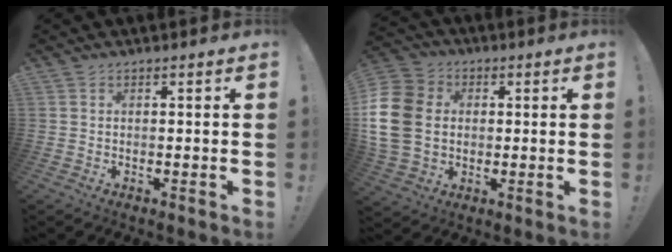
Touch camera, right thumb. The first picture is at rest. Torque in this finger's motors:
{"motor_torque": [0.87, 1.95, 1.56, -0.14, 0.57]}